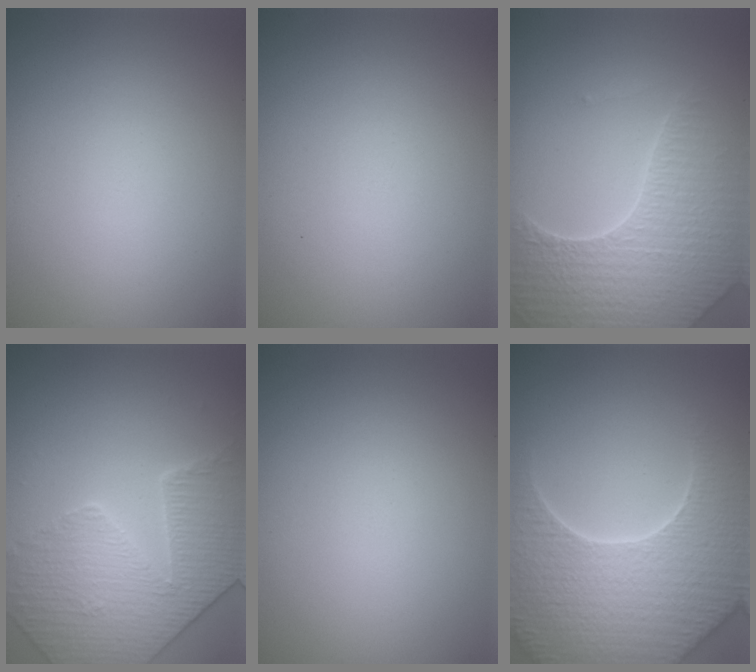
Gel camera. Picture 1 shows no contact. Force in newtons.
{"total": 0.0}
{"total": 8.2, "press": 5.8, "slide": 5.9}
{"total": 4.4, "press": 4.4, "slide": 0.2}
{"total": 0.0}
{"total": 7.7, "press": 7.4, "slide": 2.2}